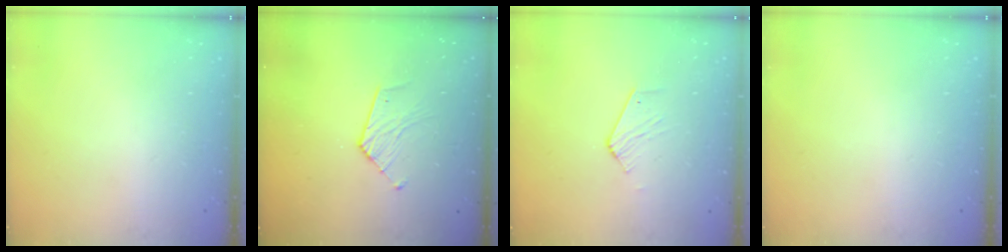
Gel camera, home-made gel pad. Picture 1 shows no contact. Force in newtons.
{"total": 6.4, "press": 6.4, "slide": 0.5}
{"total": 2.6, "press": 2.6, "slide": 0.2}
{"total": 0.0}